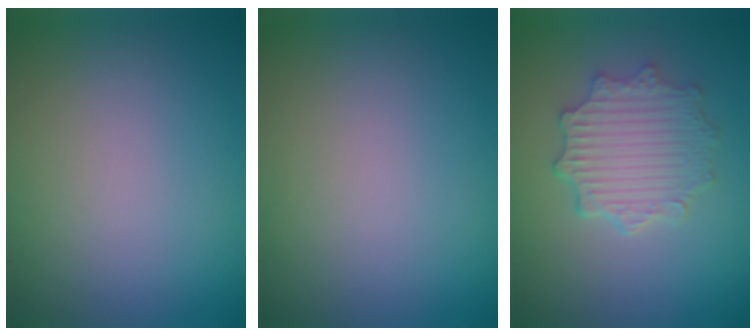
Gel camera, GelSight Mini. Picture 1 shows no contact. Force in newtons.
{"total": 0.0}
{"total": 4.7, "press": 3.9, "slide": 2.6}